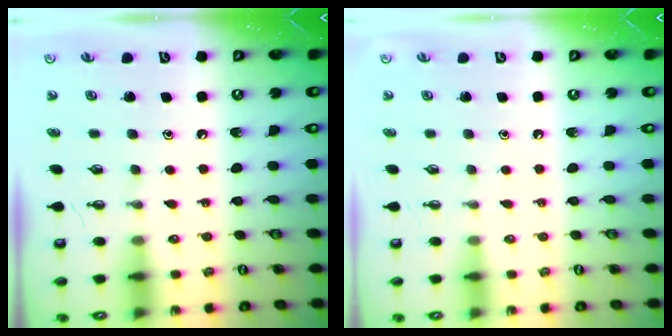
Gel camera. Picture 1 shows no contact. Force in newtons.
{"total": 0.0}